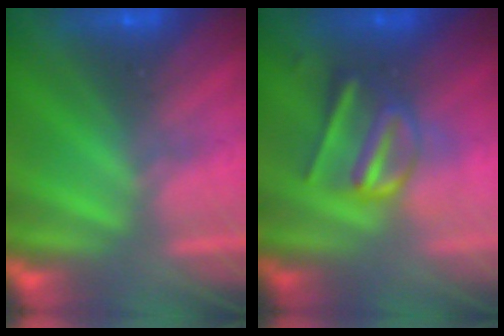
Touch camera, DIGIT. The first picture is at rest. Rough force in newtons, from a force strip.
{"total": 3.0}